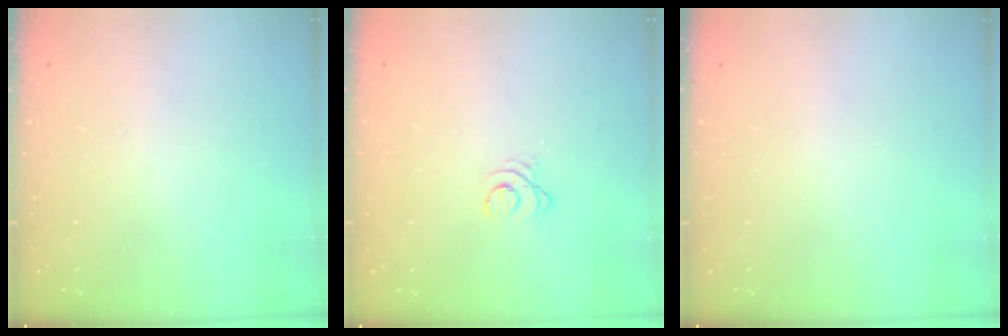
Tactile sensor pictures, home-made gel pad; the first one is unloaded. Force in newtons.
{"total": 2.5, "press": 2.5, "slide": 0.3}
{"total": 0.0}